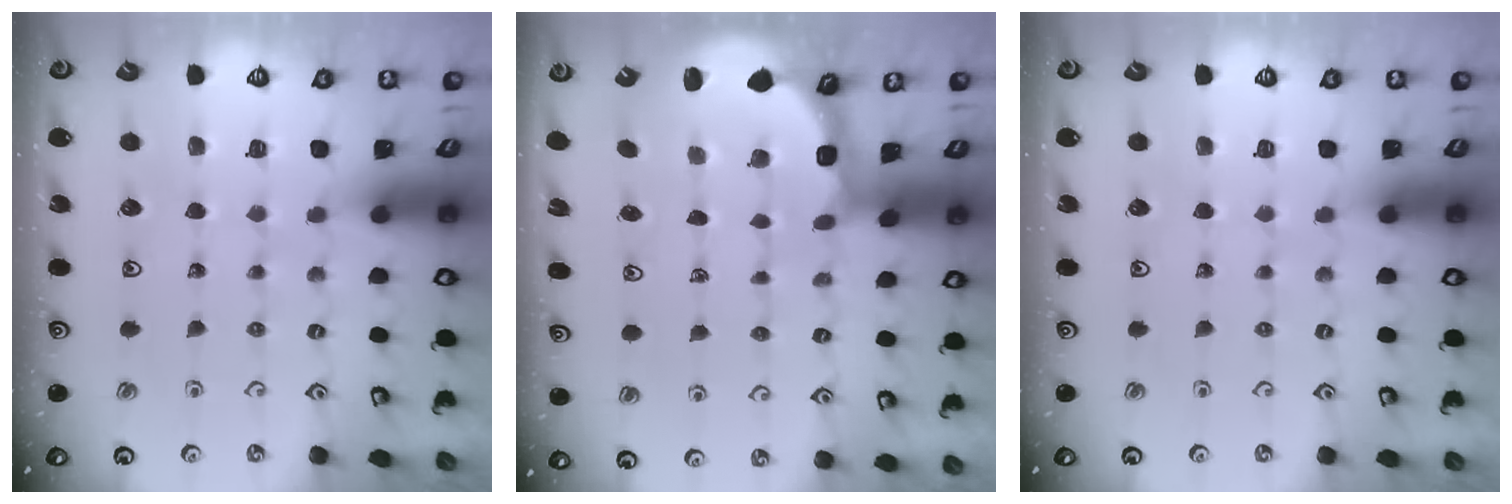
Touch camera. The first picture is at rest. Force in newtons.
{"total": 2.7, "press": 2.1, "slide": 1.7}
{"total": 0.0}